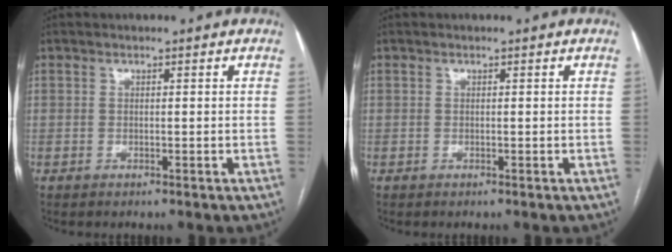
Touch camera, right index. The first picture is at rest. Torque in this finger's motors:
{"motor_torque": [0.00, 0.00, 0.00, 0.00]}